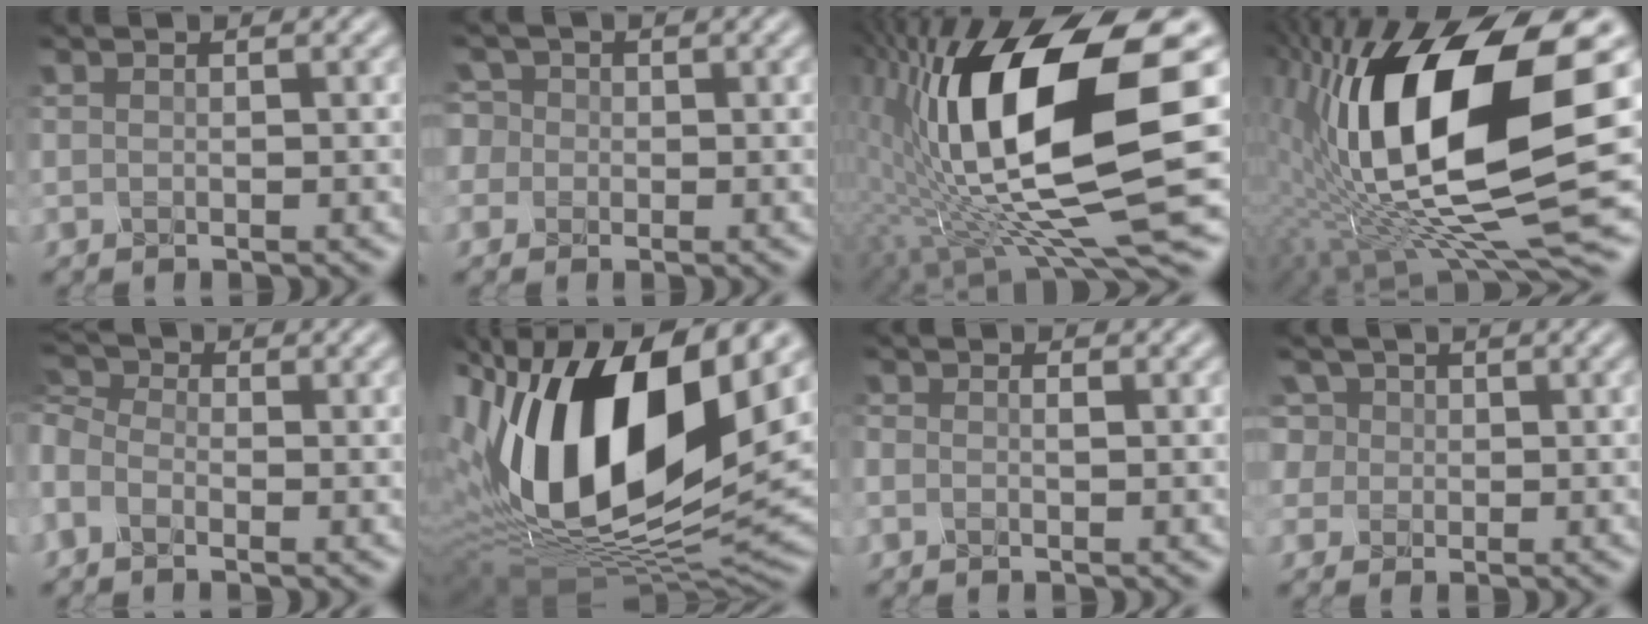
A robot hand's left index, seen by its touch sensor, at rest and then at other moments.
{"total": 1.7, "force": [-0.4, 1.6, -0.2], "torque": [-0.019, 0.018, -0.005]}
{"total": 14.3, "force": [0.9, 4.1, 13.7], "torque": [-0.263, 0.000, 0.024]}
{"total": 15.0, "force": [1.5, 5.4, 13.9], "torque": [-0.269, 0.003, 0.031]}
{"total": 3.0, "force": [-0.4, 2.3, 2.0], "torque": [-0.093, 0.008, -0.002]}
{"total": 17.5, "force": [3.3, 8.9, 14.7], "torque": [-0.305, 0.012, 0.058]}
{"total": 0.0}
{"total": 2.7, "force": [0.7, 2.5, 0.6], "torque": [-0.051, 0.025, 0.002]}